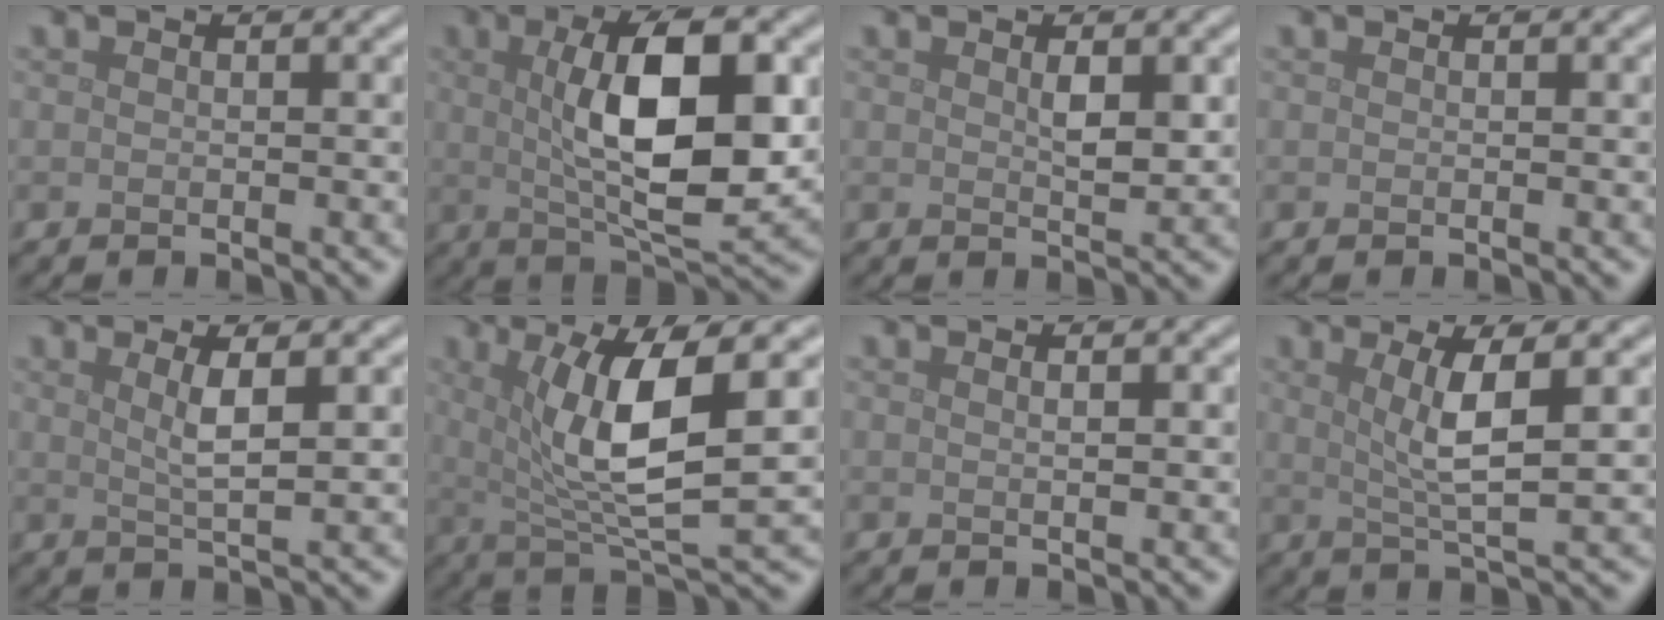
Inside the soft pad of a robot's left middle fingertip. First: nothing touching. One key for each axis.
{"total": 9.8, "fx": 1.2, "fy": 3.4, "fz": 9.2, "tx": -0.144, "ty": 0.001, "tz": 0.023}
{"total": 1.9, "fx": 0.6, "fy": 0.7, "fz": 1.7, "tx": -0.031, "ty": -0.004, "tz": 0.013}
{"total": 0.0}
{"total": 3.0, "fx": 1.0, "fy": 0.6, "fz": 2.8, "tx": -0.046, "ty": -0.001, "tz": 0.016}
{"total": 8.2, "fx": 1.7, "fy": 2.1, "fz": 7.7, "tx": -0.135, "ty": -0.011, "tz": 0.035}
{"total": 0.8, "fx": 0.3, "fy": 0.2, "fz": 0.7, "tx": -0.006, "ty": 0.003, "tz": 0.003}
{"total": 4.5, "fx": 1.1, "fy": 0.8, "fz": 4.3, "tx": -0.079, "ty": -0.001, "tz": 0.024}